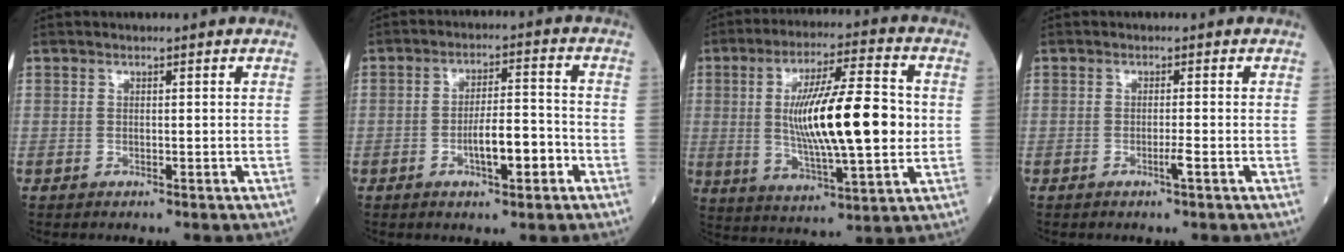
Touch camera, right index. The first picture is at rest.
{"total": 6.7, "force": [-2.5, 1.6, 6.0], "torque": [-0.106, 0.008, -0.040]}
{"total": 17.1, "force": [0.6, 2.9, 16.8], "torque": [-0.302, 0.002, 0.009]}
{"total": 1.5, "force": [-0.7, -0.3, 1.3], "torque": [-0.027, -0.003, -0.012]}